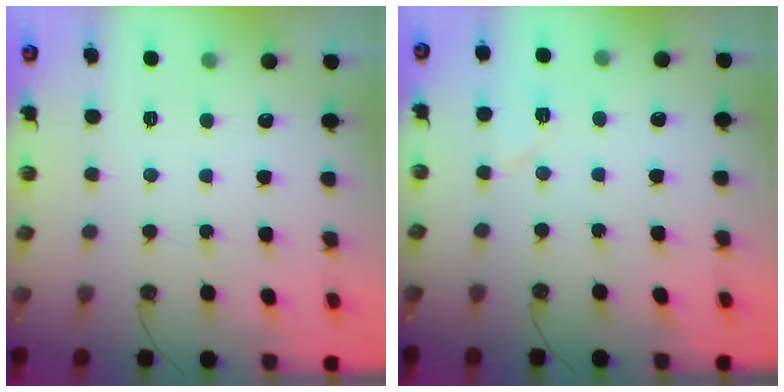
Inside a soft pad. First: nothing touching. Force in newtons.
{"total": 6.6, "press": 6.6, "slide": 0.5}